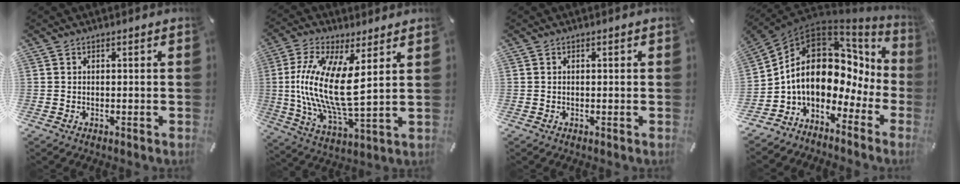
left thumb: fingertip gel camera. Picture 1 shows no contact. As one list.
[{"total": 15.7, "force": [2.8, 5.3, 14.5], "torque": [-0.320, -0.017, 0.045]}, {"total": 0.7, "force": [-0.1, 0.3, 0.7], "torque": [-0.012, 0.001, -0.003]}, {"total": 15.6, "force": [1.0, 11.0, 11.0], "torque": [-0.210, -0.021, 0.014]}]